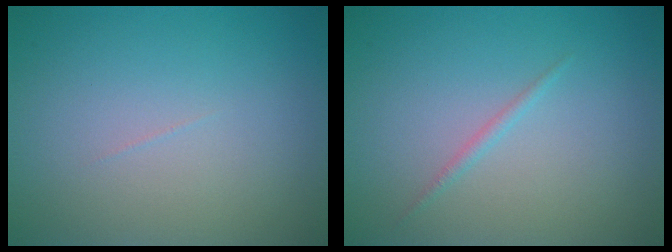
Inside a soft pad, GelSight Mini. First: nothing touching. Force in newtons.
{"total": 0.7, "press": 0.7, "slide": 0.1}